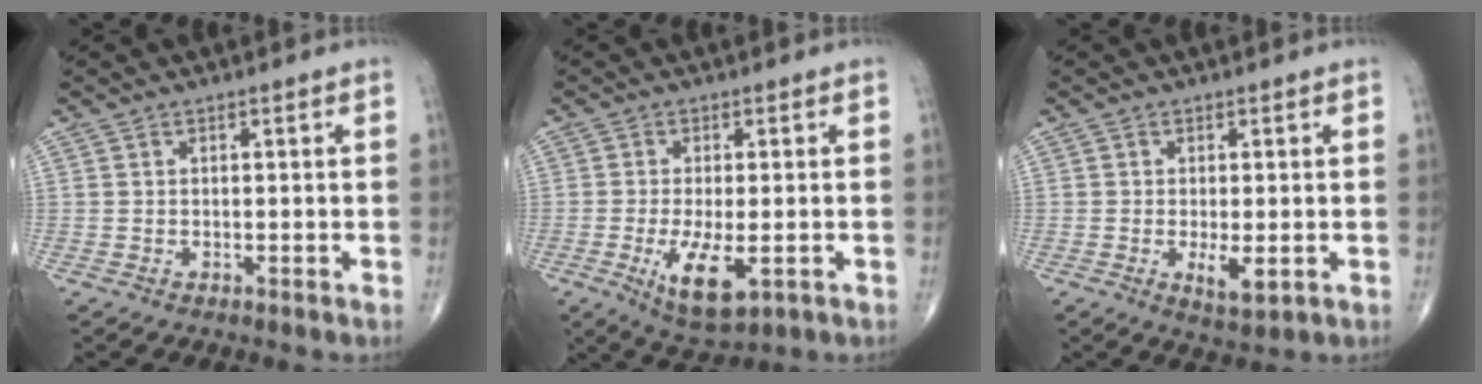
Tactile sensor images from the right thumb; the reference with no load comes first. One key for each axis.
{"total": 8.7, "fx": -2.5, "fy": 3.3, "fz": 7.6, "tx": -0.132, "ty": -0.019, "tz": -0.035}
{"total": 4.6, "fx": -1.0, "fy": 1.6, "fz": 4.1, "tx": -0.068, "ty": -0.011, "tz": -0.014}